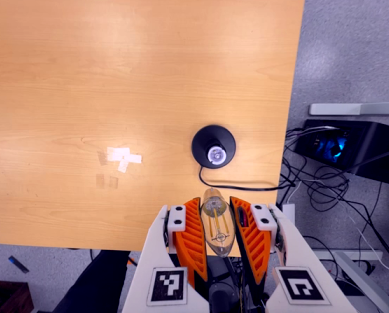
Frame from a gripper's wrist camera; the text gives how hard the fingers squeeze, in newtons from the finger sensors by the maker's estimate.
{"total": 17.9, "left": 19.1, "right": 16.7}